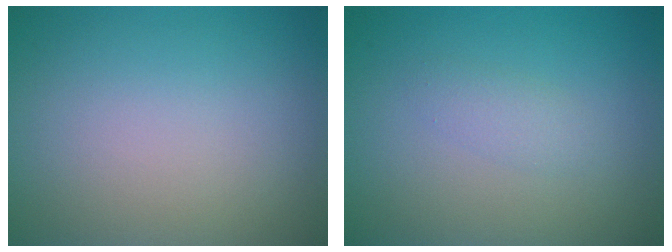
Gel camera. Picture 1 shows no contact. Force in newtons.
{"total": 1.3, "press": 1.3, "slide": 0.1}